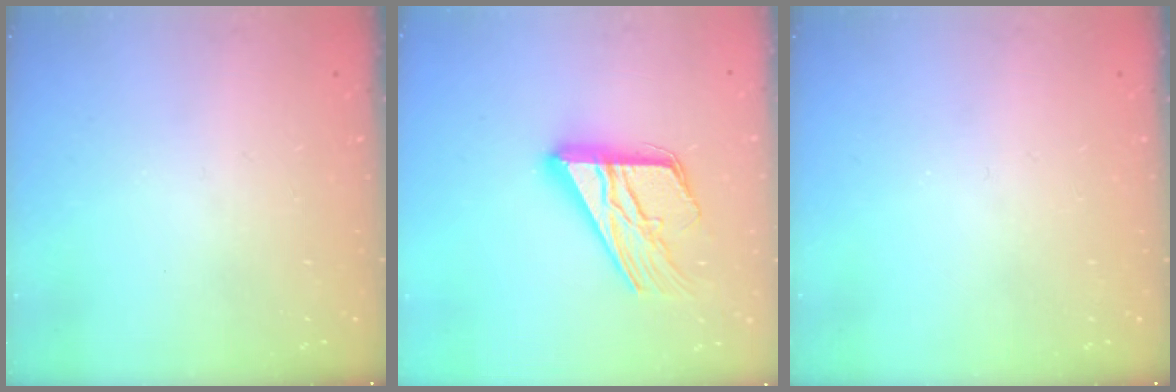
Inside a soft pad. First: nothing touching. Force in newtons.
{"total": 19.1, "press": 19.0, "slide": 1.8}
{"total": 0.0}